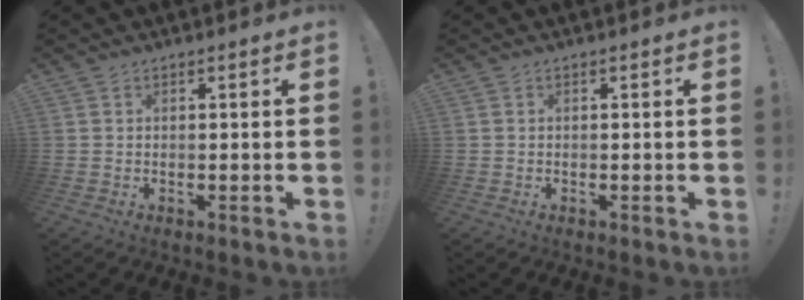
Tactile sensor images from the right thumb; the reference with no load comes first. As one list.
[{"total": 0.0}]